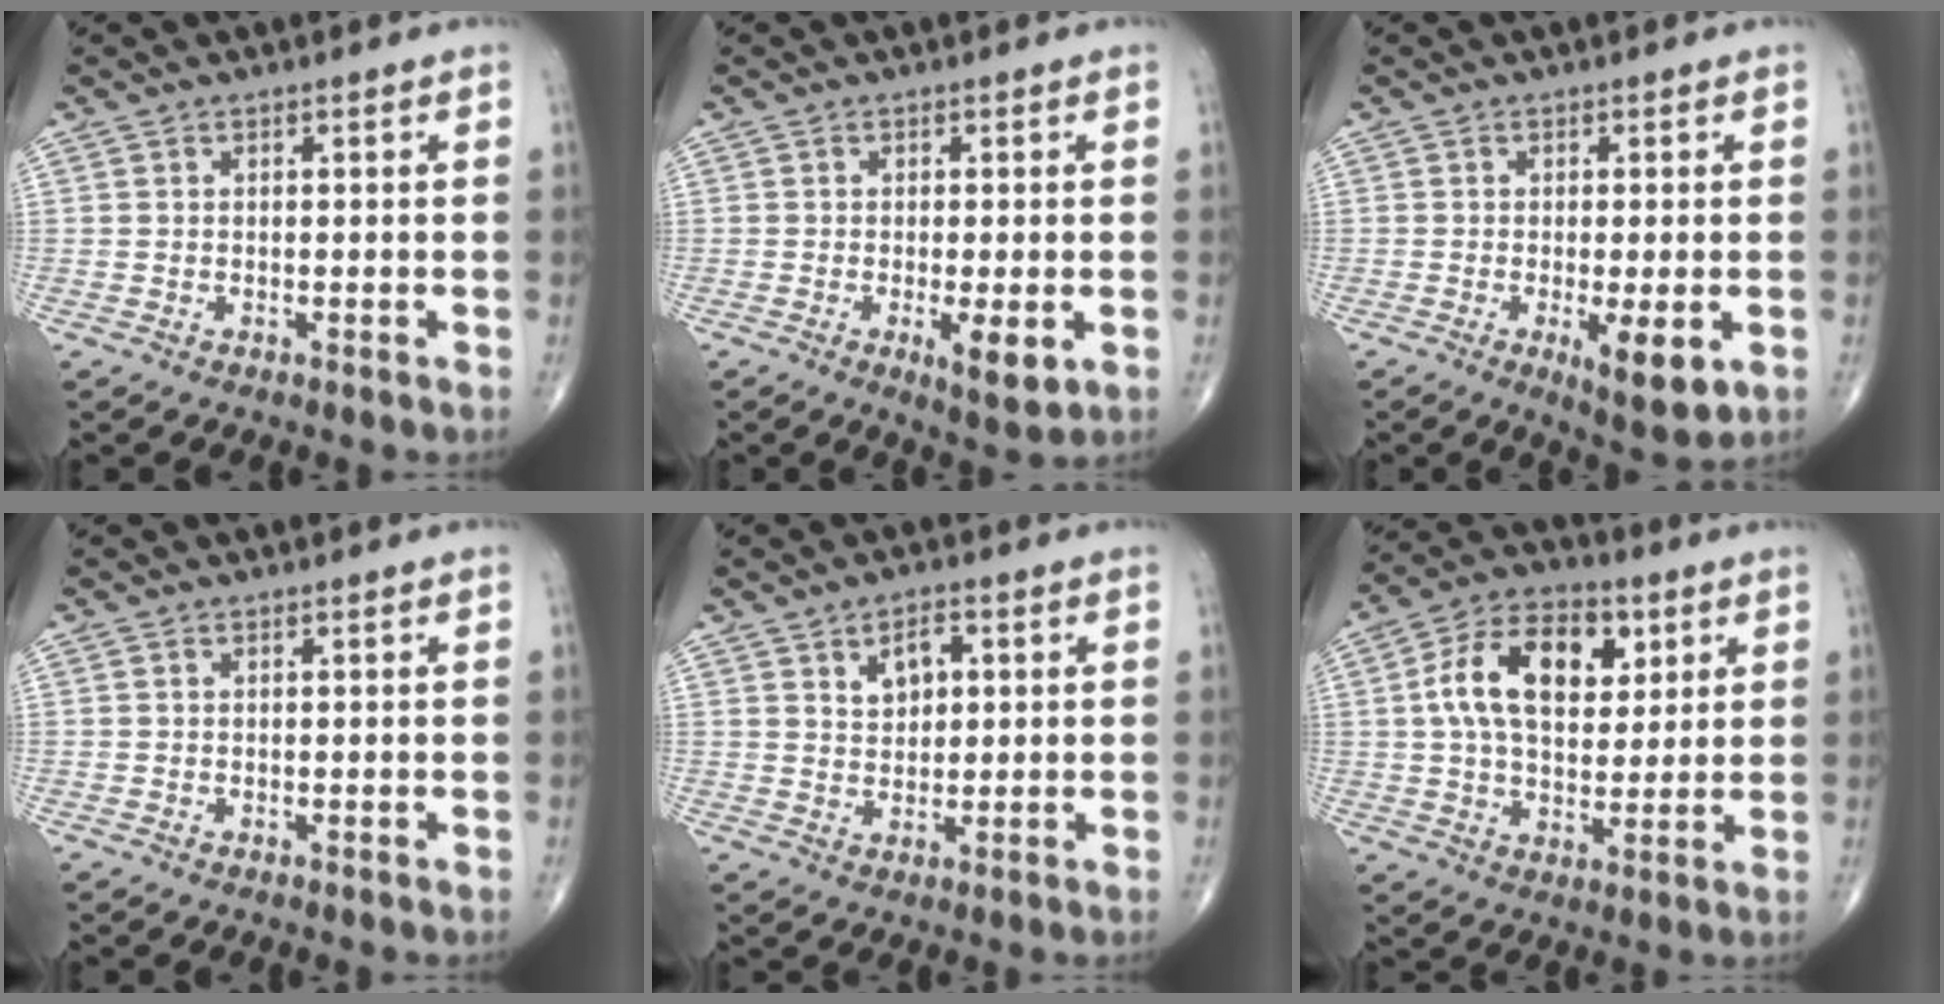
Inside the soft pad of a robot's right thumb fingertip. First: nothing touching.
{"total": 5.3, "force": [-1.4, 1.4, 4.9], "torque": [-0.074, -0.015, -0.022]}
{"total": 7.1, "force": [-2.1, 1.9, 6.5], "torque": [-0.095, -0.020, -0.029]}
{"total": 0.0}
{"total": 5.0, "force": [1.8, 3.1, 3.4], "torque": [-0.035, -0.006, 0.029]}
{"total": 15.9, "force": [4.2, 9.8, 11.8], "torque": [-0.176, 0.004, 0.067]}